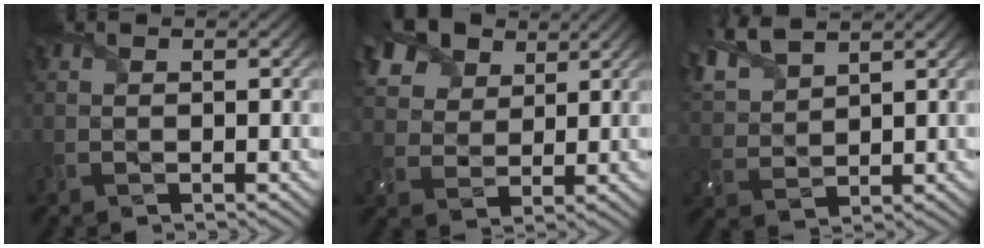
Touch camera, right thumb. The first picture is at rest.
{"total": 8.4, "force": [5.2, 5.3, 4.0], "torque": [-0.127, 0.015, 0.096]}
{"total": 7.4, "force": [5.5, 2.7, 4.1], "torque": [-0.123, 0.019, 0.115]}